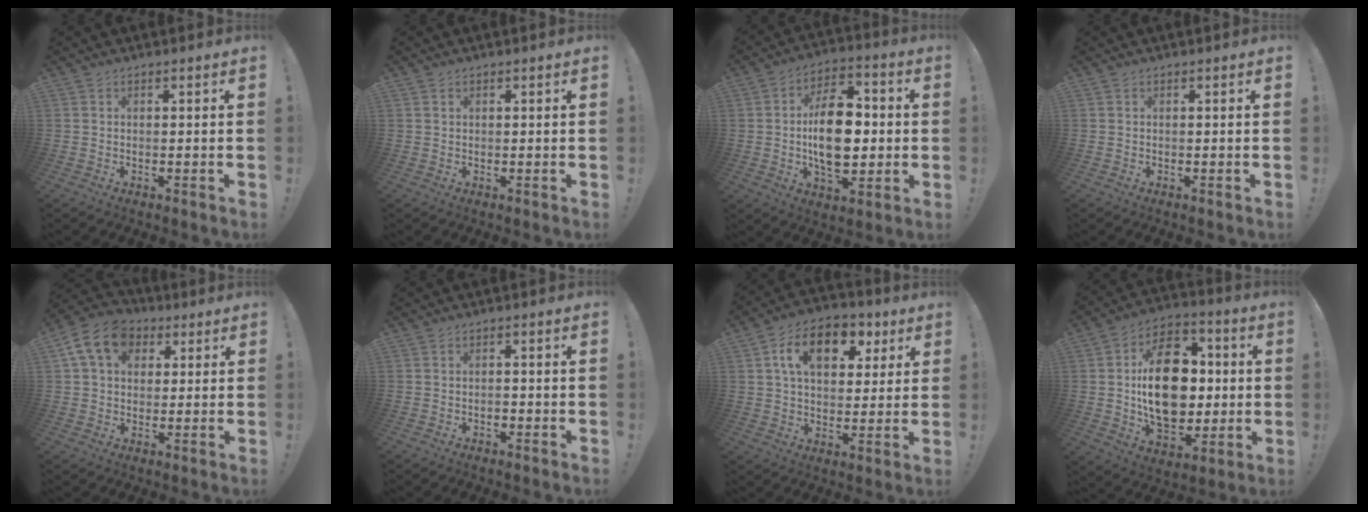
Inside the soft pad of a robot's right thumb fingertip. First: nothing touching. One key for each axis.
{"total": 0.6, "fx": 0.4, "fy": 0.5, "fz": -0.2, "tx": 0.007, "ty": 0.000, "tz": 0.007}
{"total": 17.9, "fx": -0.7, "fy": 10.8, "fz": 14.3, "tx": -0.244, "ty": 0.009, "tz": -0.014}
{"total": 0.0}
{"total": 13.4, "fx": 4.7, "fy": 10.0, "fz": 7.6, "tx": -0.126, "ty": -0.006, "tz": 0.091}
{"total": 1.4, "fx": -0.9, "fy": 0.8, "fz": 0.8, "tx": -0.014, "ty": -0.001, "tz": -0.016}
{"total": 14.3, "fx": 5.5, "fy": 9.4, "fz": 9.3, "tx": -0.146, "ty": -0.009, "tz": 0.099}
{"total": 22.9, "fx": 0.7, "fy": 15.5, "fz": 16.9, "tx": -0.278, "ty": 0.006, "tz": 0.021}